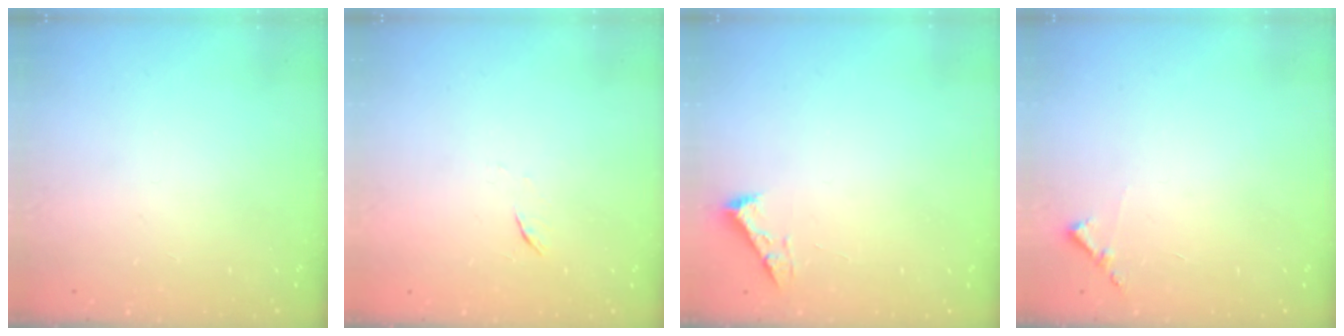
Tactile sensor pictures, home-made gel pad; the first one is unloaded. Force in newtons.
{"total": 4.5, "press": 4.5, "slide": 0.7}
{"total": 2.5, "press": 2.5, "slide": 0.3}
{"total": 5.8, "press": 5.8, "slide": 0.4}